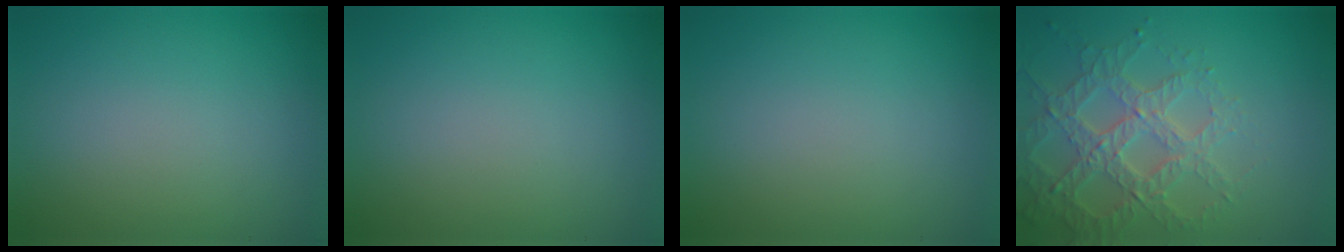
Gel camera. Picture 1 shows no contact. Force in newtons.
{"total": 0.0}
{"total": 0.0}
{"total": 4.0, "press": 3.8, "slide": 1.0}